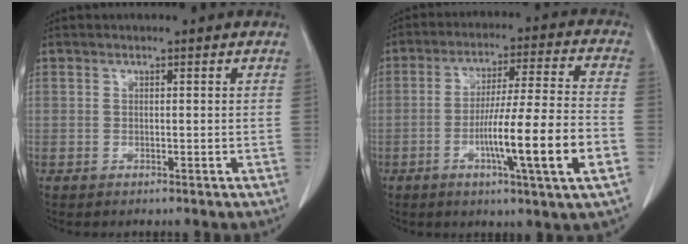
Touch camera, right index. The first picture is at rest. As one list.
[{"total": 14.8, "force": [-4.7, -0.4, 14.1], "torque": [-0.238, -0.006, -0.076]}]